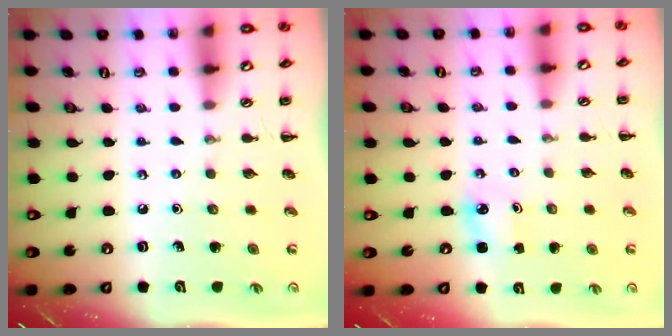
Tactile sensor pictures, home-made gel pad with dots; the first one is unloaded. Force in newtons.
{"total": 2.2, "press": 2.1, "slide": 0.4}